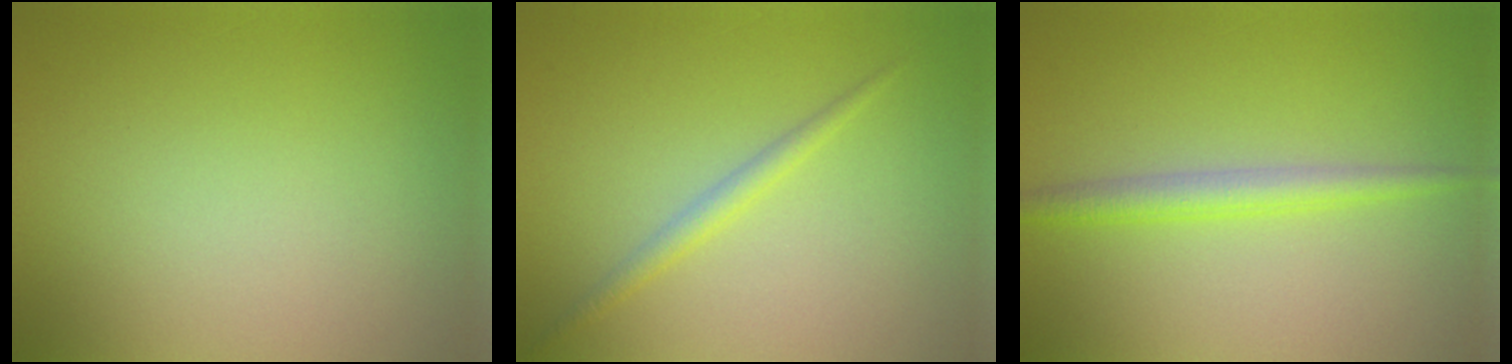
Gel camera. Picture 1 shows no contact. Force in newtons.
{"total": 1.6, "press": 1.6, "slide": 0.1}
{"total": 2.6, "press": 2.6, "slide": 0.0}